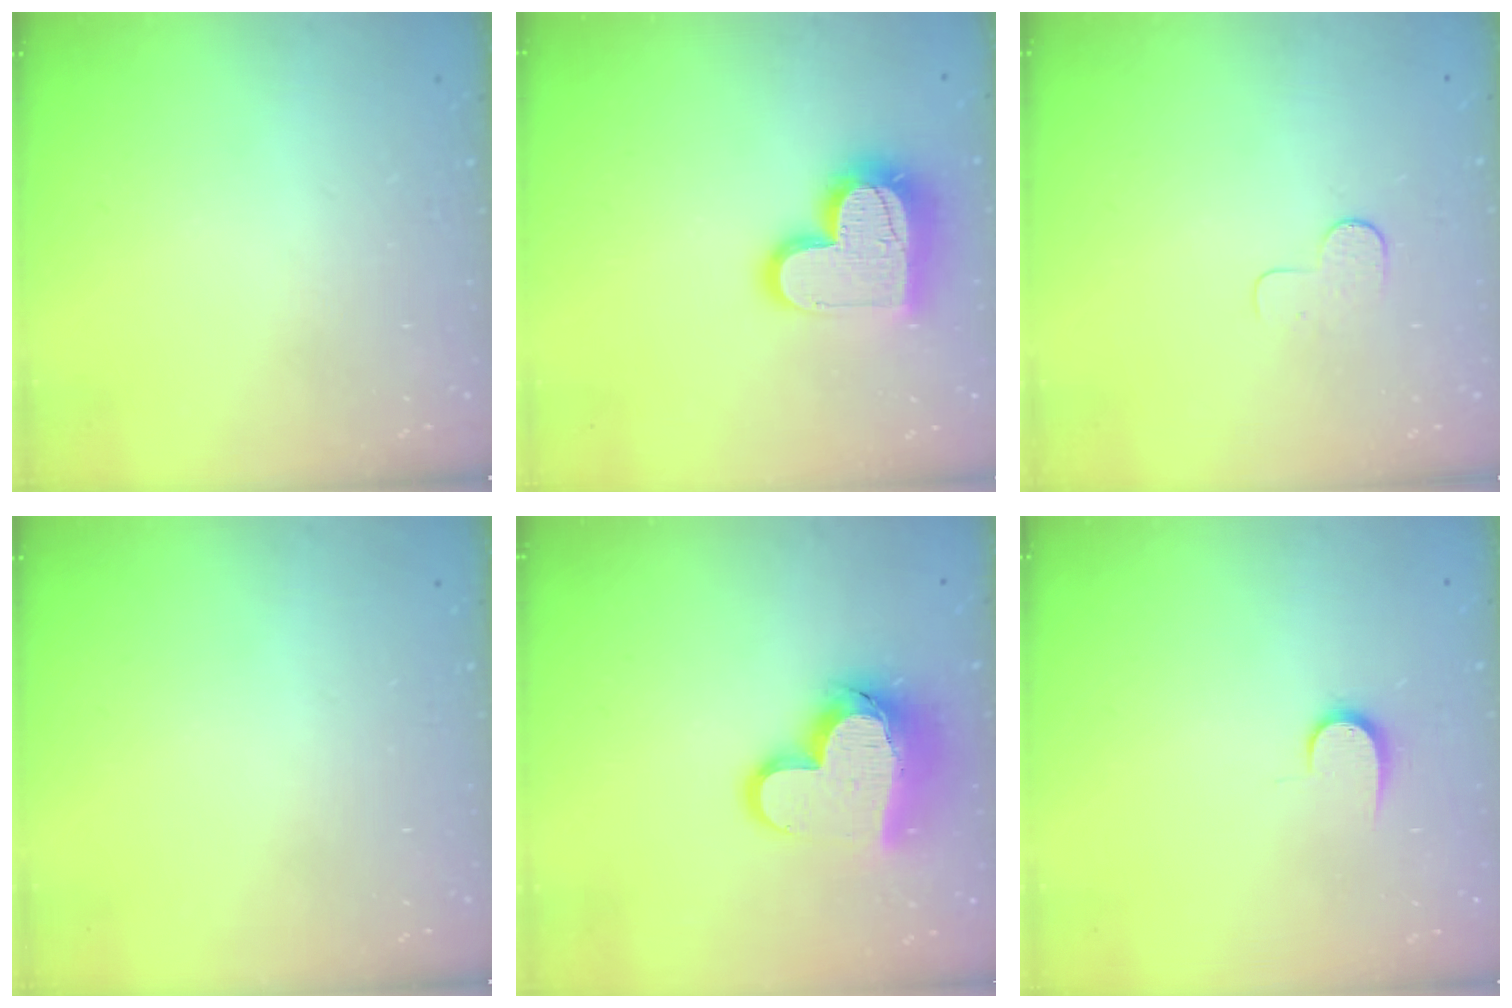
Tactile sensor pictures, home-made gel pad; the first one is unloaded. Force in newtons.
{"total": 17.0, "press": 16.9, "slide": 1.1}
{"total": 3.5, "press": 3.5, "slide": 0.4}
{"total": 0.0}
{"total": 16.3, "press": 16.2, "slide": 1.8}
{"total": 6.7, "press": 6.7, "slide": 0.7}